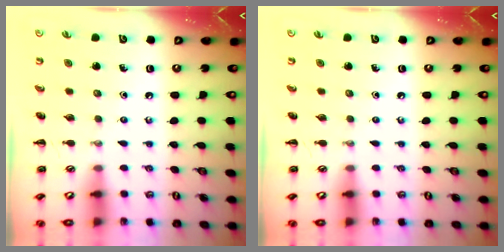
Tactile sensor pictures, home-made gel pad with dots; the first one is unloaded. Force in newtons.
{"total": 0.0}